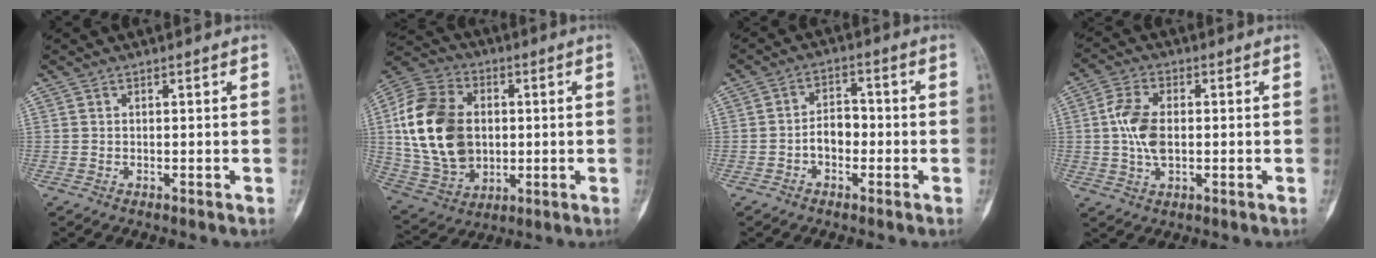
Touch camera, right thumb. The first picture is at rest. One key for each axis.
{"total": 20.6, "fx": 1.5, "fy": 14.8, "fz": 14.2, "tx": -0.260, "ty": 0.007, "tz": 0.035}
{"total": 4.9, "fx": -1.4, "fy": 3.4, "fz": 3.3, "tx": -0.038, "ty": 0.023, "tz": -0.032}
{"total": 7.9, "fx": 0.2, "fy": 4.5, "fz": 6.5, "tx": -0.130, "ty": 0.007, "tz": 0.000}